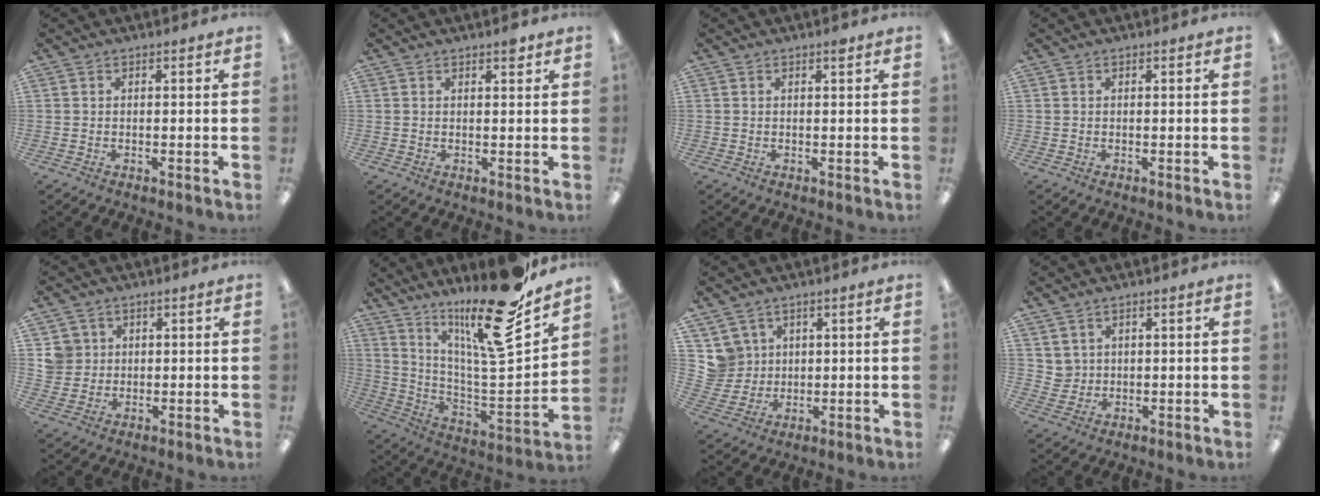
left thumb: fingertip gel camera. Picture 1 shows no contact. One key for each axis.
{"total": 2.2, "fx": 1.5, "fy": 0.8, "fz": 1.4, "tx": -0.015, "ty": -0.005, "tz": 0.023}
{"total": 1.1, "fx": 0.7, "fy": 0.2, "fz": 0.8, "tx": -0.010, "ty": -0.002, "tz": 0.010}
{"total": 0.0}
{"total": 5.1, "fx": 1.4, "fy": 4.9, "fz": 0.6, "tx": -0.013, "ty": 0.005, "tz": 0.025}
{"total": 22.9, "fx": 17.4, "fy": 2.9, "fz": 14.6, "tx": -0.224, "ty": -0.124, "tz": 0.273}
{"total": 6.7, "fx": 3.1, "fy": 6.0, "fz": 0.0, "tx": -0.006, "ty": -0.009, "tz": 0.061}
{"total": 3.3, "fx": 1.9, "fy": 2.6, "fz": -0.2, "tx": -0.002, "ty": -0.005, "tz": 0.034}